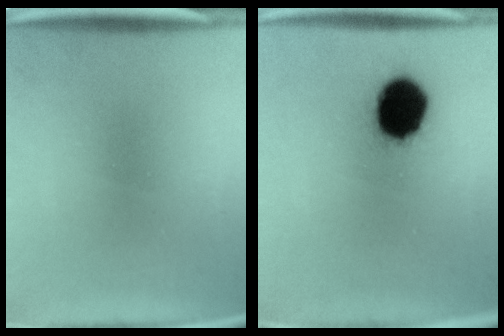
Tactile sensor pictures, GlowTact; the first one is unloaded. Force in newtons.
{"total": 15.8}